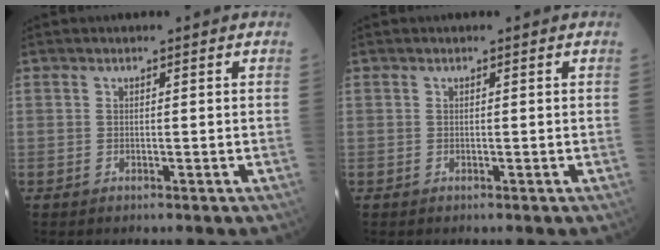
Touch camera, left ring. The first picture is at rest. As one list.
[{"total": 0.0}]